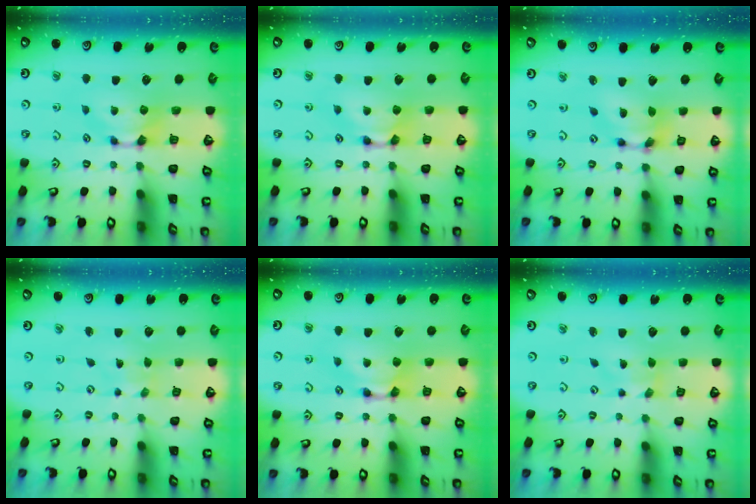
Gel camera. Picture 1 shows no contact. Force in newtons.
{"total": 1.8, "press": 1.8, "slide": 0.2}
{"total": 6.0, "press": 5.7, "slide": 2.0}
{"total": 4.9, "press": 4.9, "slide": 0.2}
{"total": 1.9, "press": 1.9, "slide": 0.2}
{"total": 2.4, "press": 2.2, "slide": 1.0}